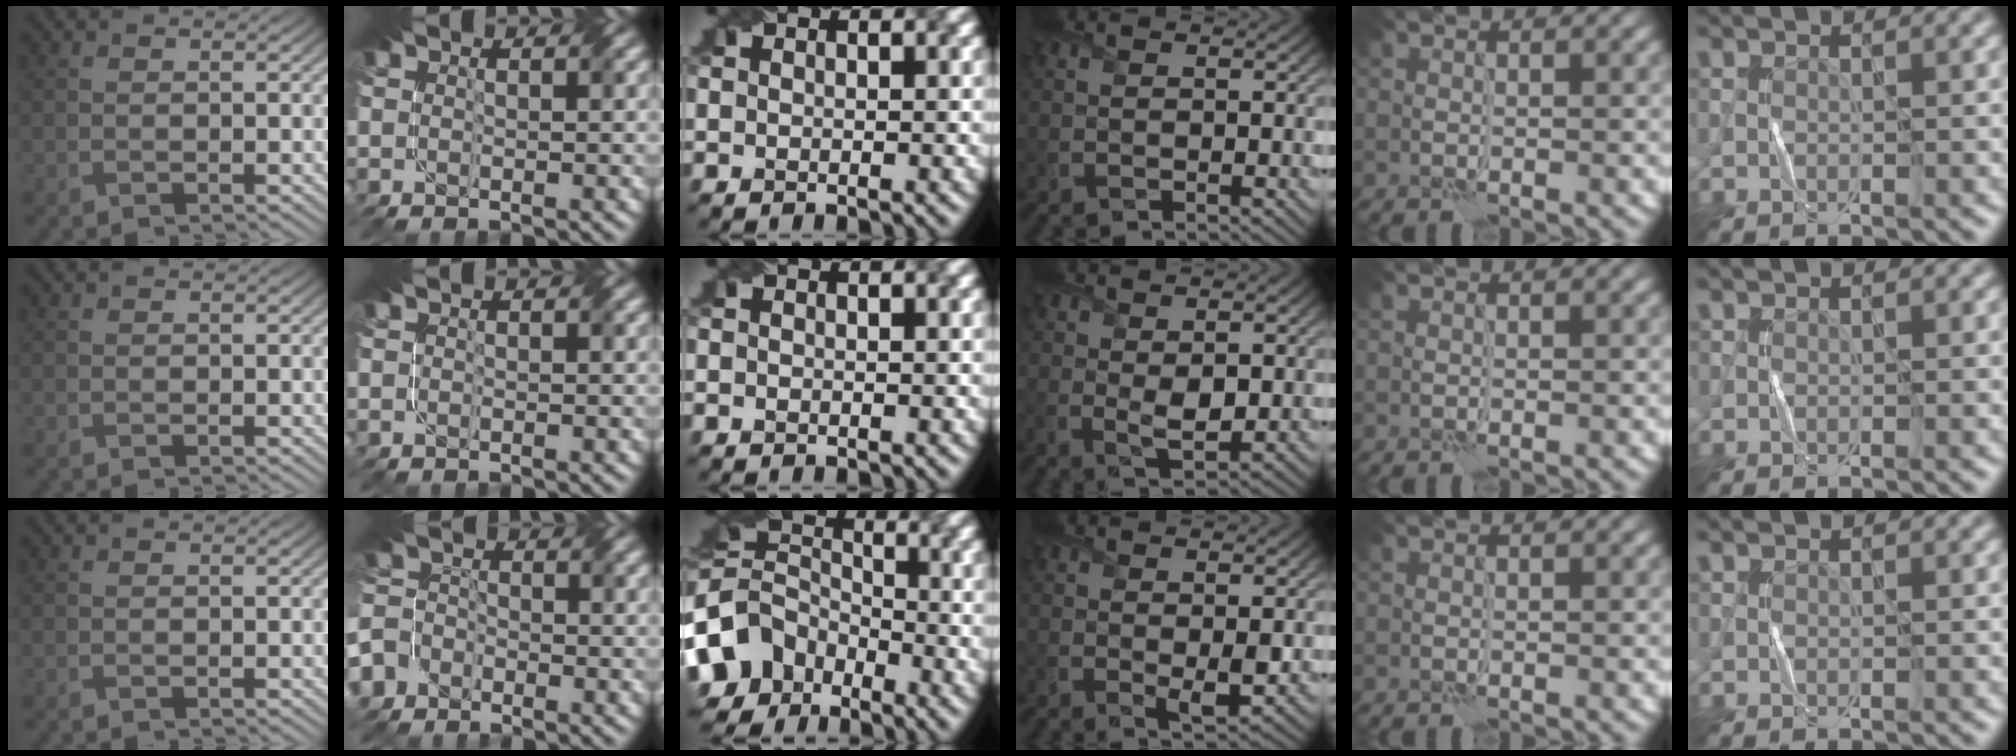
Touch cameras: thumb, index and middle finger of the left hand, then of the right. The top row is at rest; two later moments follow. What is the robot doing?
{"motion": "fold", "object": "paper"}